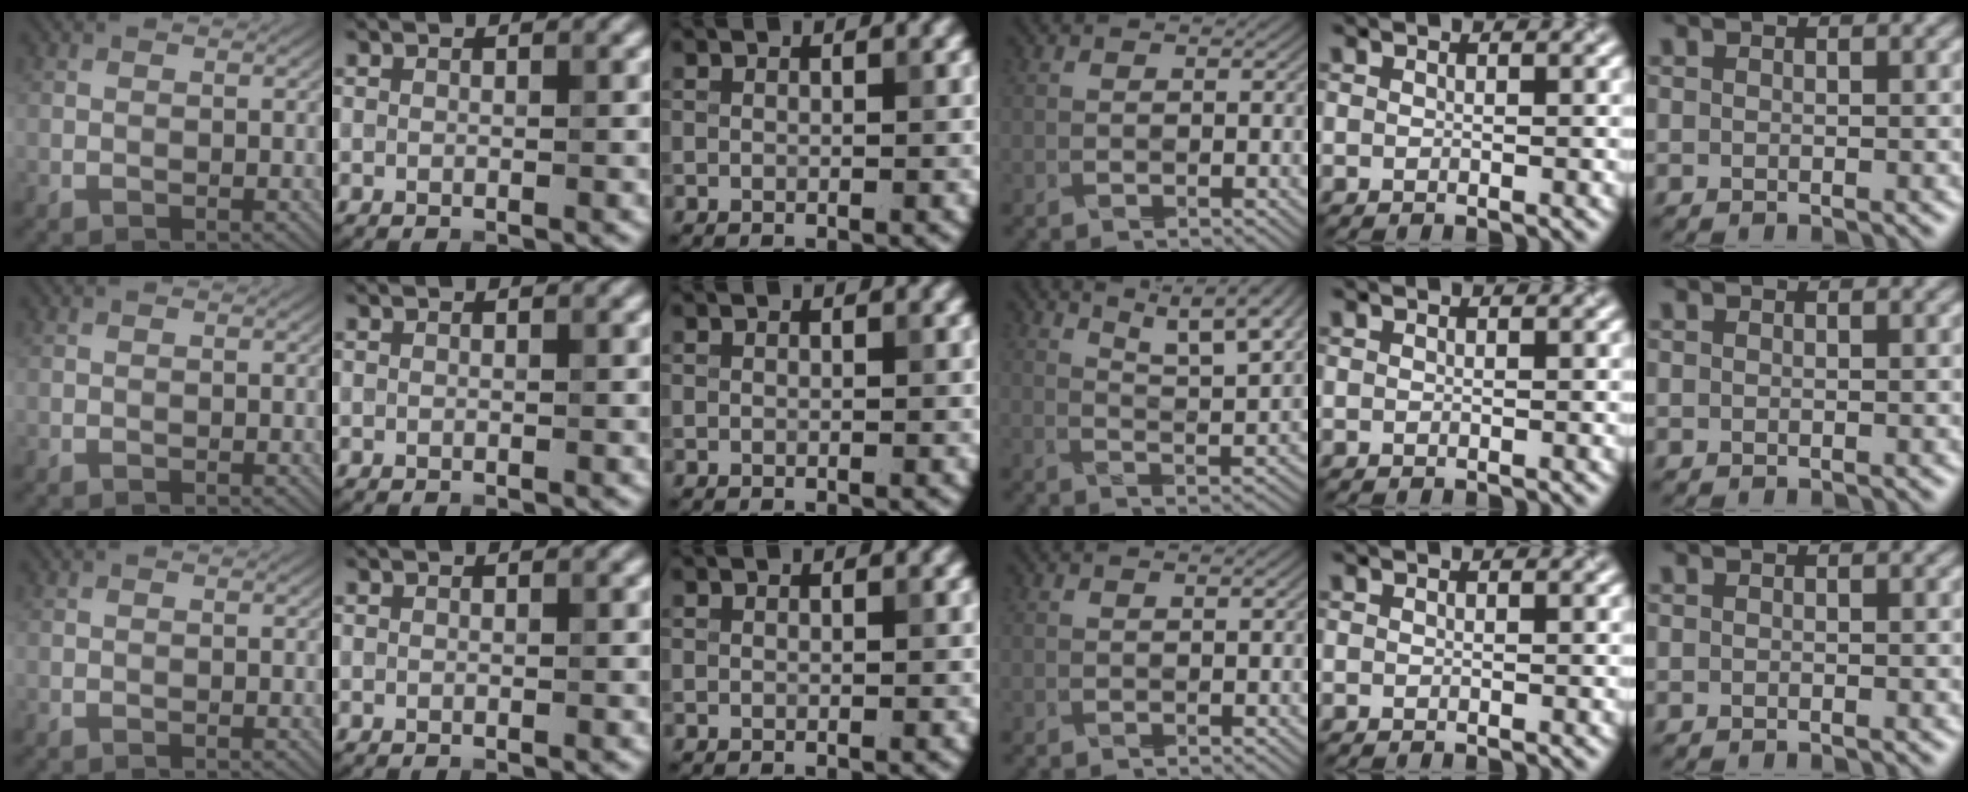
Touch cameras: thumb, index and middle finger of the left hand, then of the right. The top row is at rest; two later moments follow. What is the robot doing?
{"motion": "pour", "object": "sugar"}